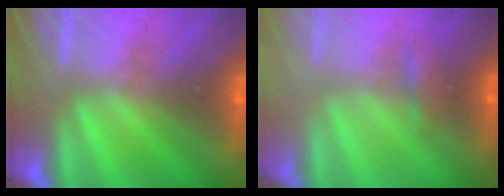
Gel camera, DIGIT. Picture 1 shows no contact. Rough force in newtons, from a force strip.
{"total": 2.2}